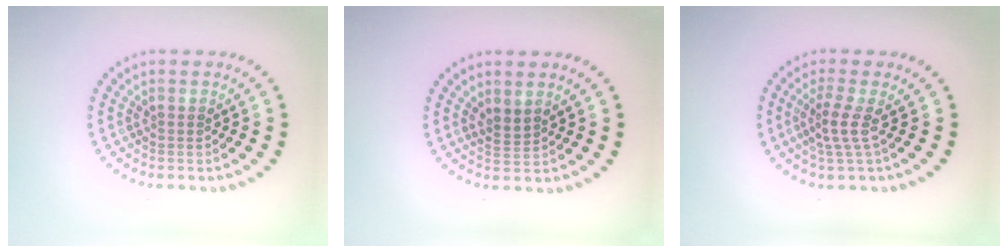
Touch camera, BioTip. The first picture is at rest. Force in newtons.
{"total": 1.5, "press": 1.2, "slide": 0.9}
{"total": 2.3, "press": 1.5, "slide": 1.7}